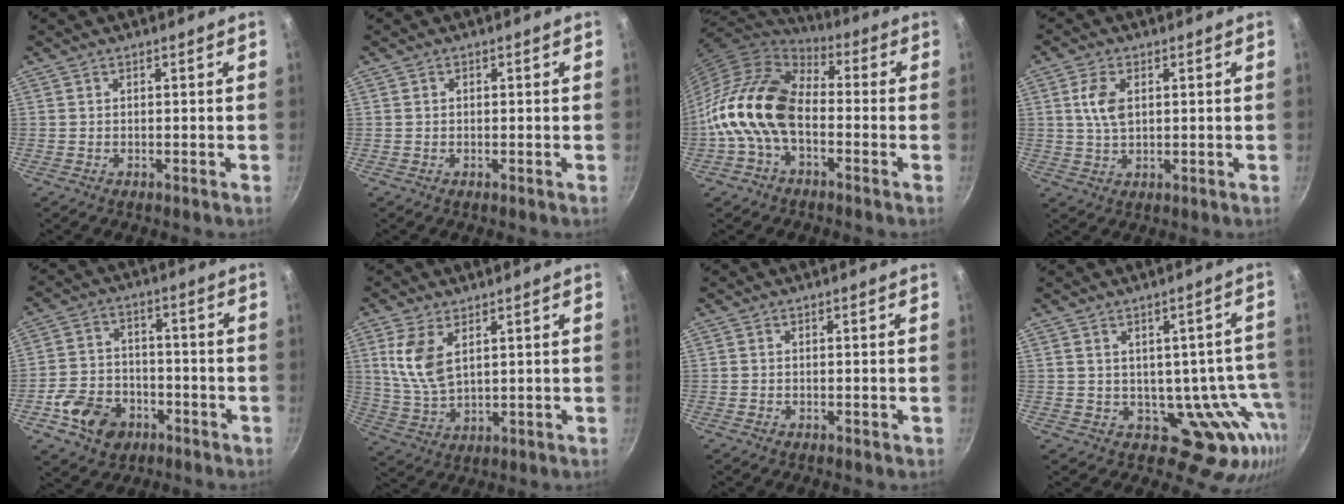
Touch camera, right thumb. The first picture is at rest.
{"total": 0.6, "force": [0.1, 0.5, 0.3], "torque": [-0.004, 0.004, 0.001]}
{"total": 15.5, "force": [-3.5, 9.8, 11.5], "torque": [-0.194, 0.043, -0.087]}
{"total": 5.7, "force": [1.3, 3.3, 4.5], "torque": [-0.084, 0.000, 0.025]}
{"total": 11.4, "force": [-5.0, 8.7, 5.3], "torque": [-0.077, 0.043, -0.085]}
{"total": 9.1, "force": [3.3, 4.8, 7.0], "torque": [-0.137, -0.021, 0.073]}
{"total": 0.0}
{"total": 12.0, "force": [-1.5, 9.2, 7.7], "torque": [-0.026, 0.015, 0.000]}